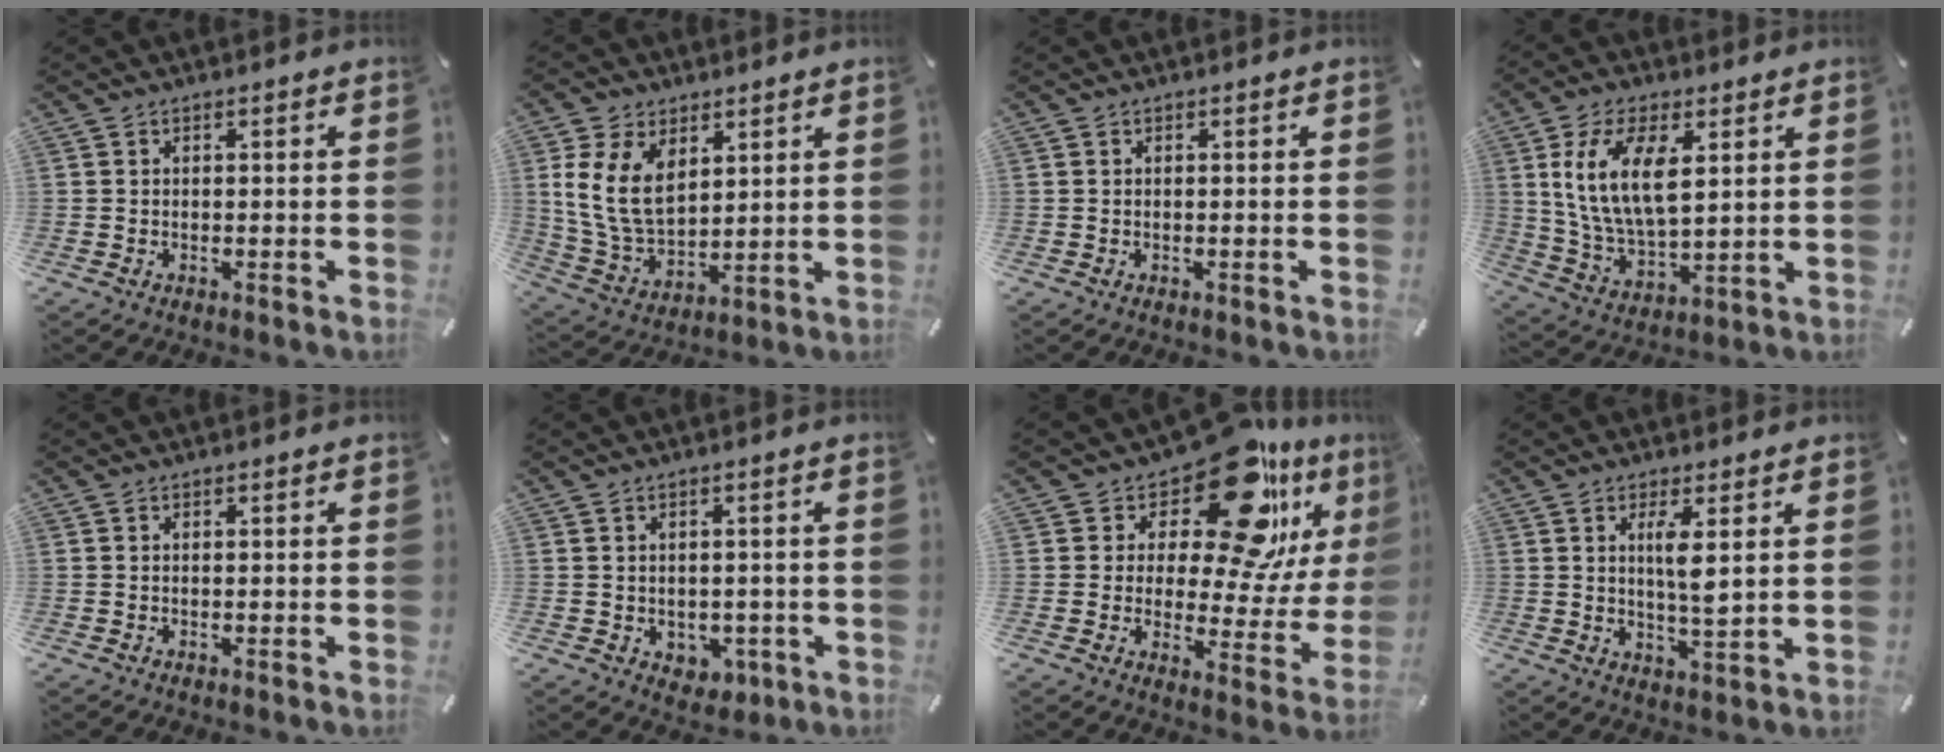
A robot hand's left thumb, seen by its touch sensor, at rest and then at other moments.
{"total": 12.8, "force": [4.4, 8.8, 8.1], "torque": [-0.189, -0.016, 0.079]}
{"total": 0.0}
{"total": 14.1, "force": [5.0, 7.5, 10.8], "torque": [-0.232, -0.006, 0.085]}
{"total": 0.0}
{"total": 3.3, "force": [-0.1, 3.1, 1.0], "torque": [-0.003, -0.001, -0.001]}
{"total": 20.2, "force": [14.0, 7.5, 12.4], "torque": [-0.175, -0.117, 0.234]}
{"total": 6.1, "force": [1.8, 1.4, 5.7], "torque": [-0.107, -0.011, 0.024]}